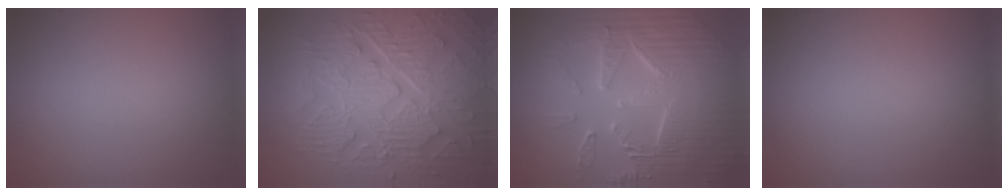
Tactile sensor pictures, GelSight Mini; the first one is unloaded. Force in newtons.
{"total": 9.2, "press": 6.8, "slide": 6.2}
{"total": 9.6, "press": 6.3, "slide": 7.2}
{"total": 0.0}